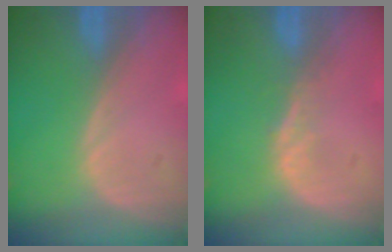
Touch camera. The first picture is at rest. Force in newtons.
{"total": 1.4, "press": 1.4, "slide": 0.1}